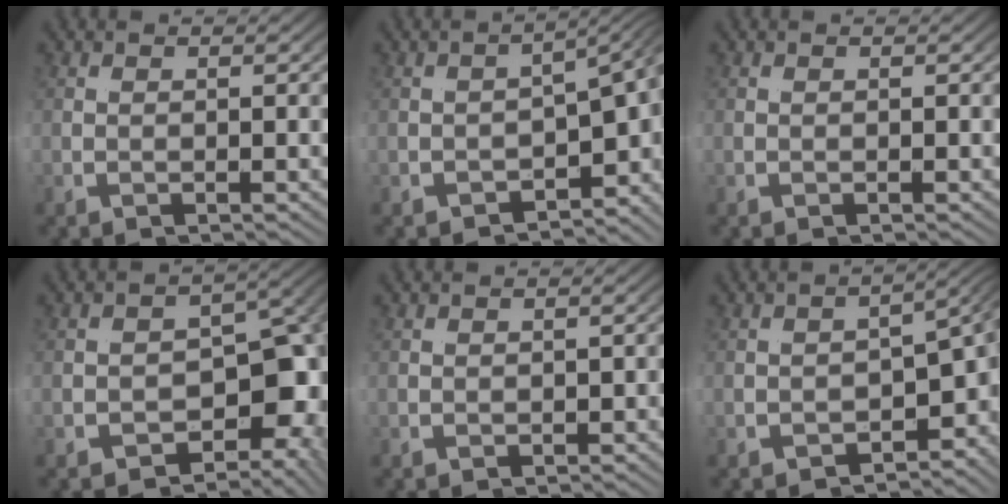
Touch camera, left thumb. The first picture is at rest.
{"total": 8.1, "force": [-1.7, 4.0, 6.8], "torque": [-0.074, 0.000, -0.016]}
{"total": 0.0}
{"total": 11.0, "force": [-1.5, 7.4, 8.0], "torque": [-0.108, -0.028, -0.012]}
{"total": 1.2, "force": [-0.4, 1.2, 0.1], "torque": [0.003, -0.004, -0.003]}
{"total": 8.6, "force": [-1.6, 4.8, 6.9], "torque": [-0.080, -0.013, -0.006]}